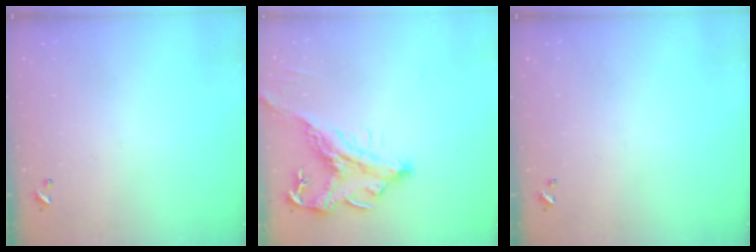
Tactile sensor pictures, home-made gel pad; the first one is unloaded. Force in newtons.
{"total": 3.2, "press": 3.0, "slide": 1.3}
{"total": 0.0}